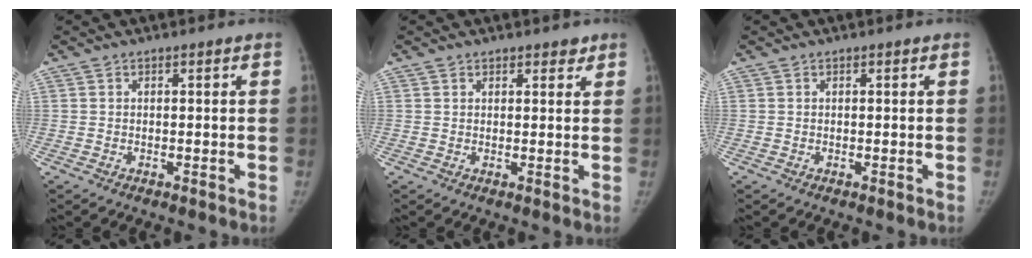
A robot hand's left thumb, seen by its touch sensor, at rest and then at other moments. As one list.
[{"total": 2.2, "force": [1.7, 1.3, 0.4], "torque": [0.018, -0.009, 0.020]}, {"total": 0.0}]